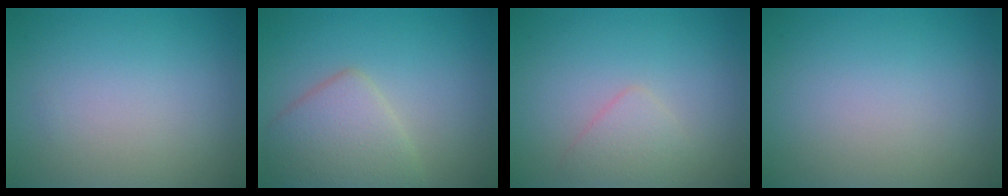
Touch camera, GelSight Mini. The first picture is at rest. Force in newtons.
{"total": 4.3, "press": 4.3, "slide": 0.1}
{"total": 1.7, "press": 1.7, "slide": 0.0}
{"total": 0.0}